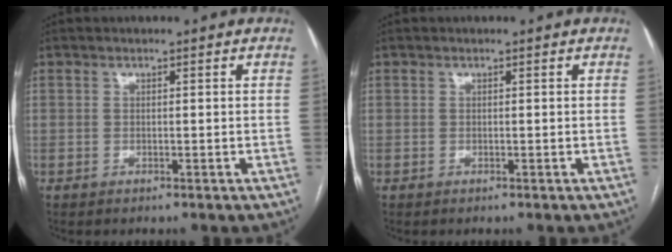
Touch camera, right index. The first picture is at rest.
{"total": 0.0}